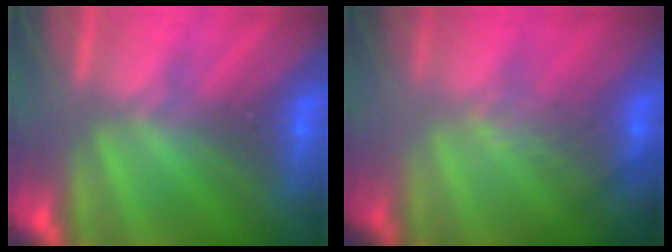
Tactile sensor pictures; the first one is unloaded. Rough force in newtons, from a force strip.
{"total": 2.8}